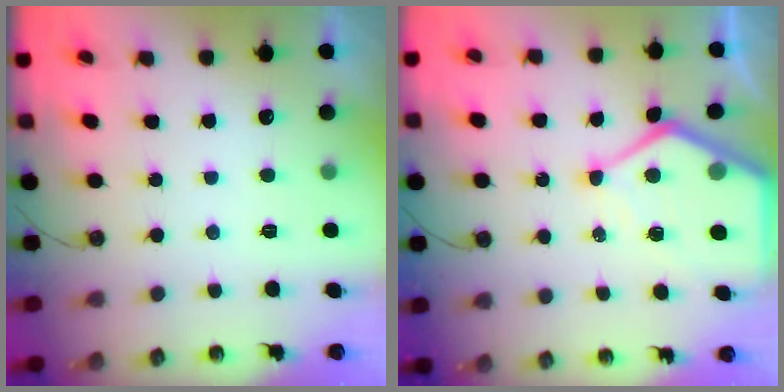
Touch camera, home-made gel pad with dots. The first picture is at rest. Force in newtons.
{"total": 12.0, "press": 11.9, "slide": 1.3}